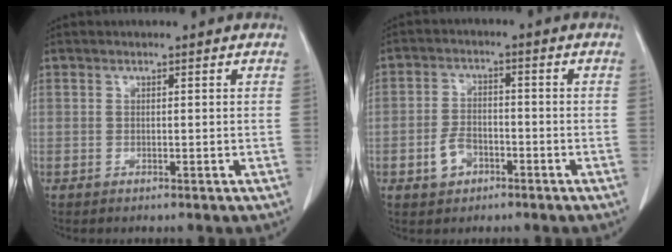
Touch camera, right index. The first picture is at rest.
{"total": 4.4, "force": [-2.2, 3.0, 2.4], "torque": [-0.049, 0.007, -0.035]}